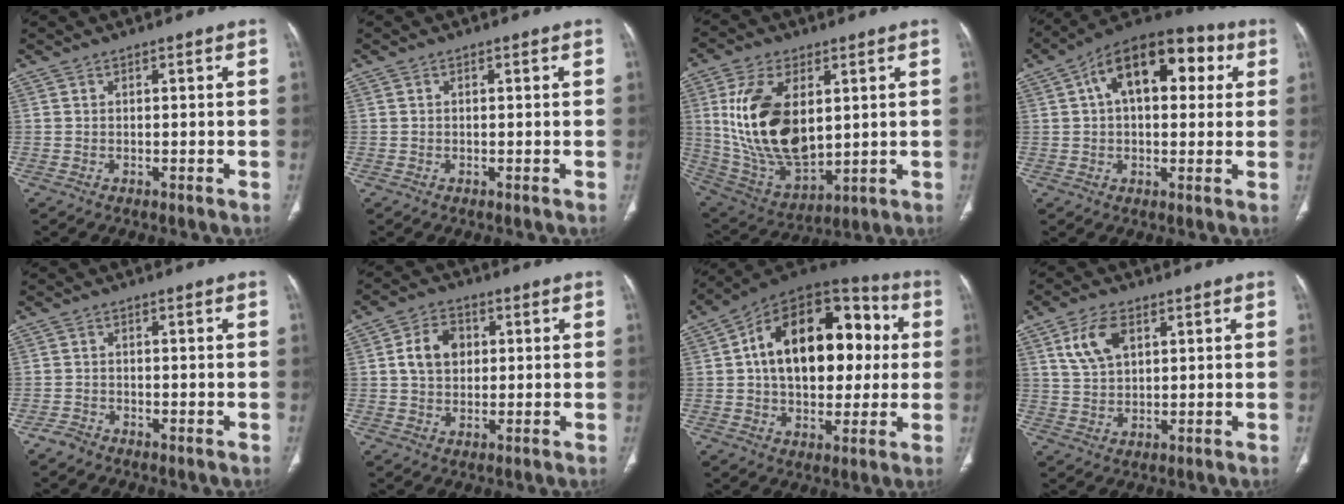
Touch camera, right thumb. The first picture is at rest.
{"total": 0.0}
{"total": 20.2, "force": [3.6, 11.2, 16.4], "torque": [-0.306, -0.021, 0.086]}
{"total": 18.0, "force": [5.1, 10.0, 14.1], "torque": [-0.179, 0.029, 0.067]}
{"total": 1.6, "force": [-1.4, 0.8, 0.2], "torque": [-0.007, 0.000, -0.030]}
{"total": 7.6, "force": [1.3, 5.7, 4.9], "torque": [-0.069, 0.006, 0.020]}
{"total": 25.0, "force": [3.2, 15.4, 19.4], "torque": [-0.272, 0.034, 0.044]}
{"total": 7.8, "force": [3.2, 4.6, 5.4], "torque": [-0.097, -0.006, 0.067]}